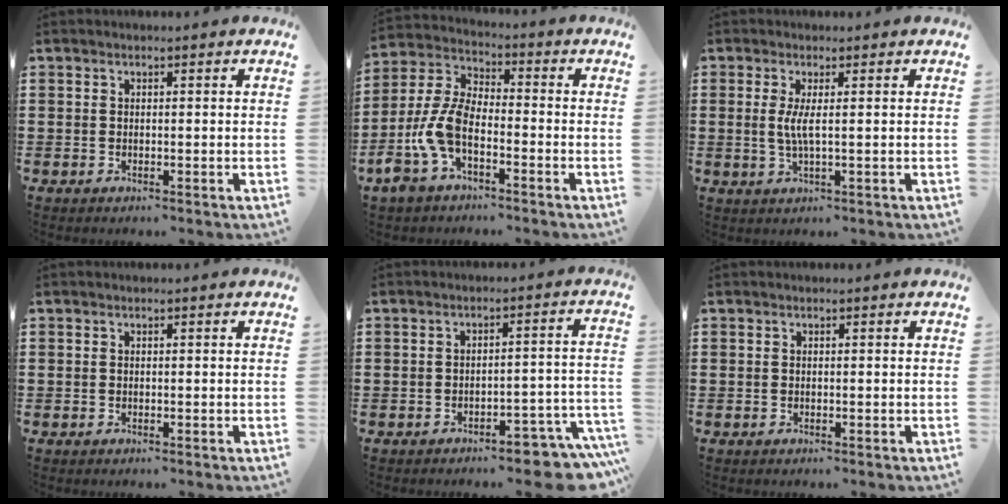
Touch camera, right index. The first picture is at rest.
{"total": 8.6, "force": [-3.7, 4.2, 6.6], "torque": [-0.177, -0.018, -0.078]}
{"total": 3.0, "force": [0.3, 0.1, 3.0], "torque": [-0.066, -0.010, 0.001]}
{"total": 0.0}
{"total": 5.4, "force": [-4.6, 0.7, 2.6], "torque": [-0.040, -0.002, -0.085]}
{"total": 0.0}